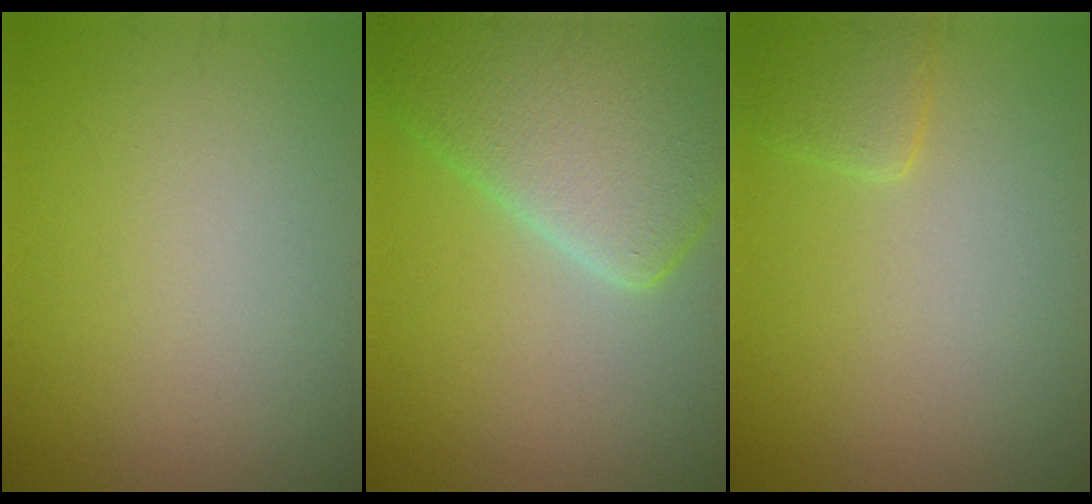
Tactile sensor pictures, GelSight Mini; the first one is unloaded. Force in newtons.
{"total": 10.2, "press": 10.2, "slide": 0.6}
{"total": 1.7, "press": 1.7, "slide": 0.1}